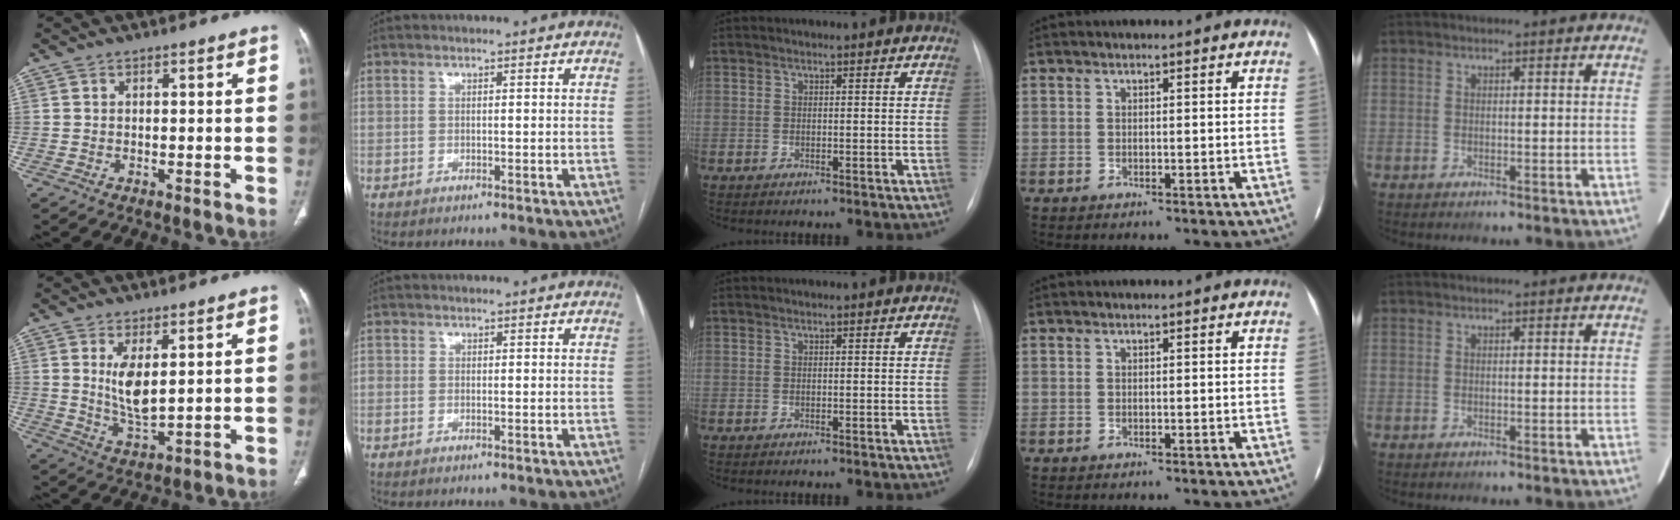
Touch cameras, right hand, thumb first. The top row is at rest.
{"thumb": {"total": 6.9, "force": [2.0, 2.6, 6.0], "torque": [-0.112, -0.028, 0.051]}, "index": {"total": 0.7, "force": [-0.1, 0.5, 0.5], "torque": [-0.010, 0.004, -0.002]}}